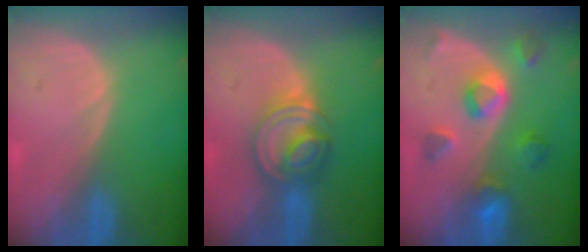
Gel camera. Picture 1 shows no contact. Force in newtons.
{"total": 7.0, "press": 6.3, "slide": 3.1}
{"total": 7.8, "press": 7.0, "slide": 3.5}